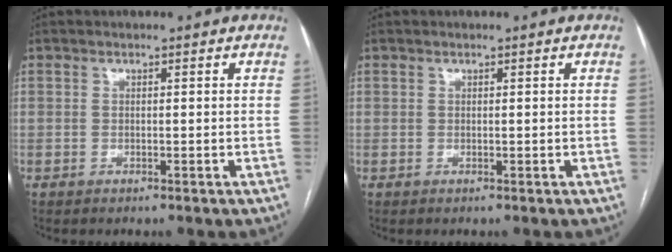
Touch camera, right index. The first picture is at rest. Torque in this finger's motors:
{"motor_torque": [0.00, 0.00, 0.00, 0.00]}